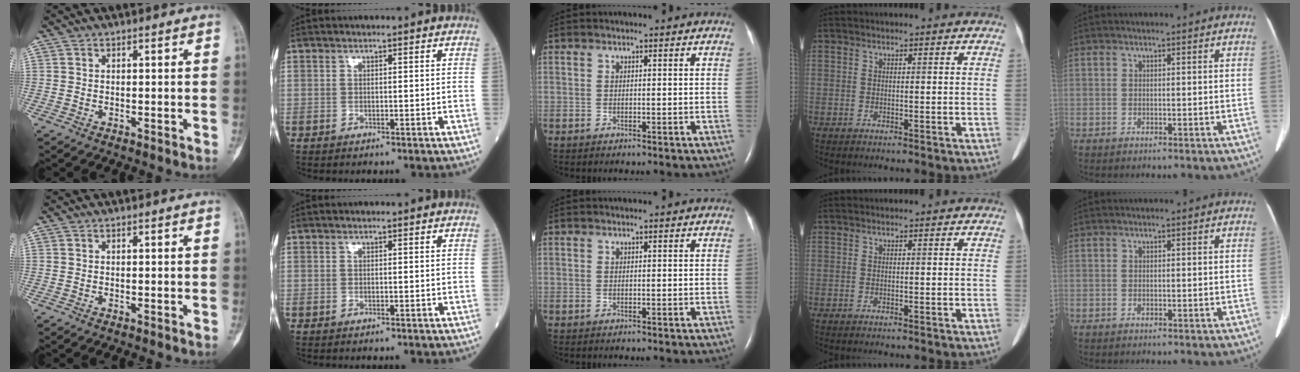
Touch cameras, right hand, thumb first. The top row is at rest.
{}